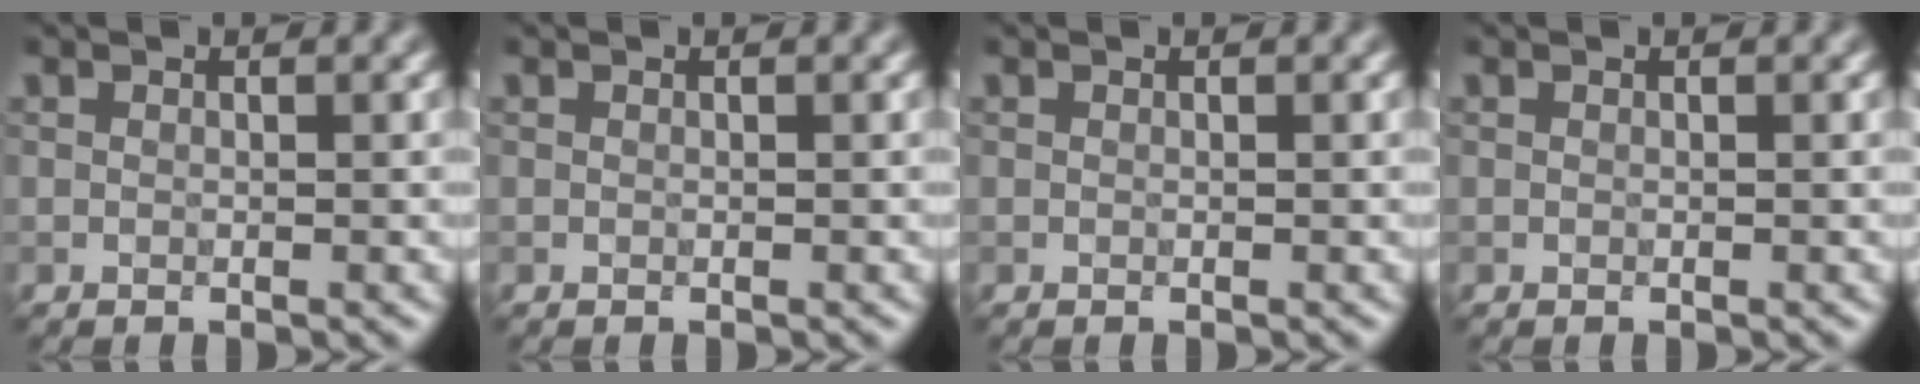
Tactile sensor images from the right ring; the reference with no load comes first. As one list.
[{"total": 0.0}, {"total": 0.0}, {"total": 0.0}]